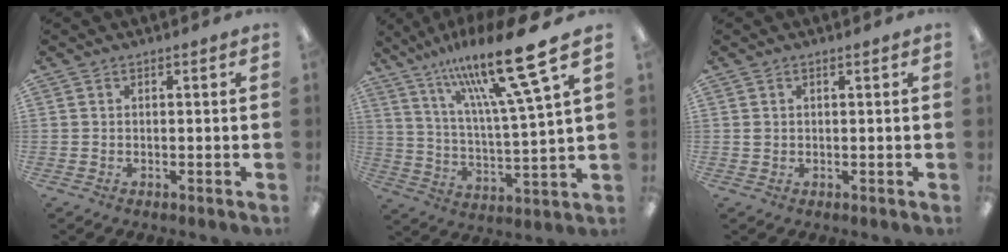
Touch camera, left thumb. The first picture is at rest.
{"total": 21.6, "force": [14.3, 3.3, 15.9], "torque": [-0.275, -0.078, 0.223]}
{"total": 0.6, "force": [0.2, 0.5, 0.4], "torque": [-0.009, 0.003, 0.003]}